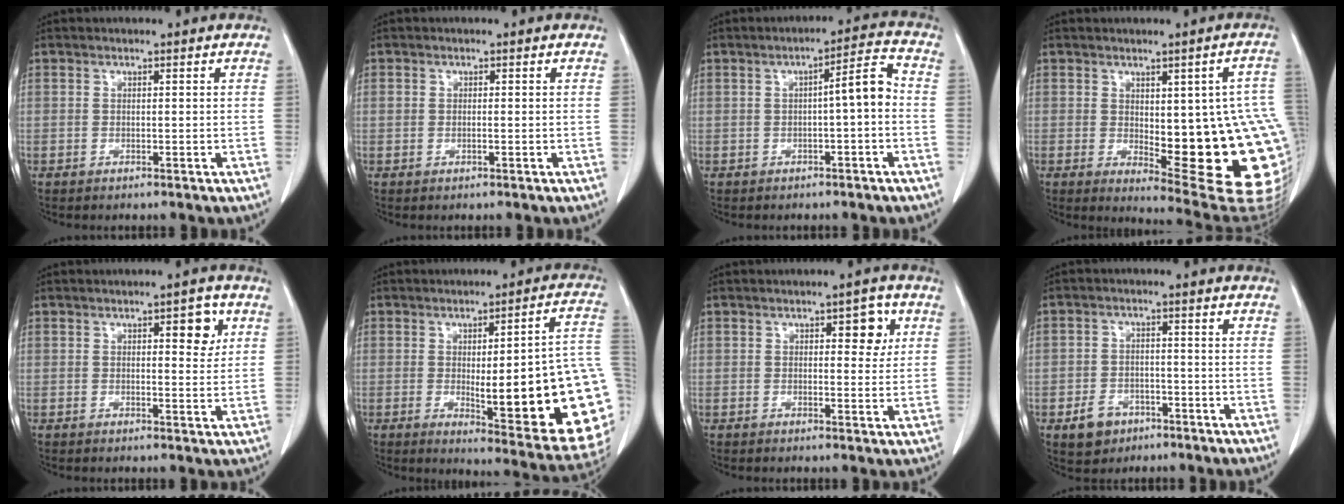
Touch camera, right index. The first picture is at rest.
{"total": 0.7, "force": [-0.1, 0.3, 0.6], "torque": [-0.014, 0.001, -0.001]}
{"total": 5.0, "force": [-0.6, 0.5, 4.9], "torque": [-0.066, 0.018, -0.011]}
{"total": 19.6, "force": [-1.6, 5.5, 18.8], "torque": [-0.151, 0.007, 0.002]}
{"total": 4.2, "force": [1.7, 1.4, 3.6], "torque": [-0.044, -0.003, 0.021]}
{"total": 24.1, "force": [-2.7, 3.3, 23.7], "torque": [-0.208, -0.003, -0.028]}
{"total": 4.2, "force": [1.6, 1.9, 3.4], "torque": [-0.037, 0.005, 0.019]}
{"total": 5.1, "force": [-2.8, 3.9, 1.8], "torque": [-0.032, 0.006, -0.038]}